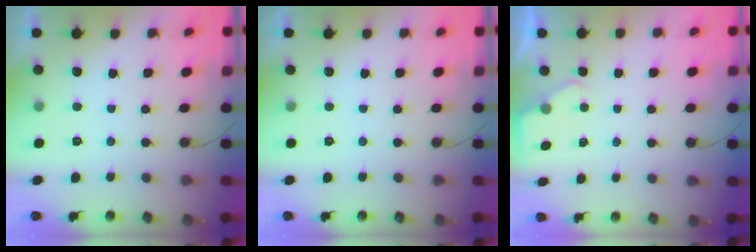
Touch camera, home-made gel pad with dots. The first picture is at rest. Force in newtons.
{"total": 0.0}
{"total": 1.8, "press": 1.7, "slide": 0.3}